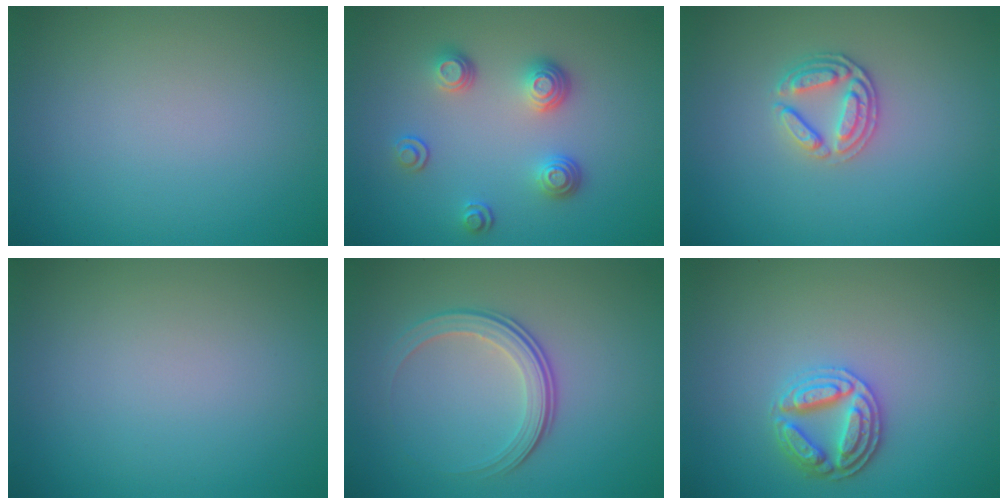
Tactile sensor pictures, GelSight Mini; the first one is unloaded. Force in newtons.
{"total": 3.3, "press": 2.7, "slide": 1.9}
{"total": 2.6, "press": 2.5, "slide": 0.8}
{"total": 0.0}
{"total": 3.5, "press": 2.6, "slide": 2.3}
{"total": 3.3, "press": 3.1, "slide": 1.1}